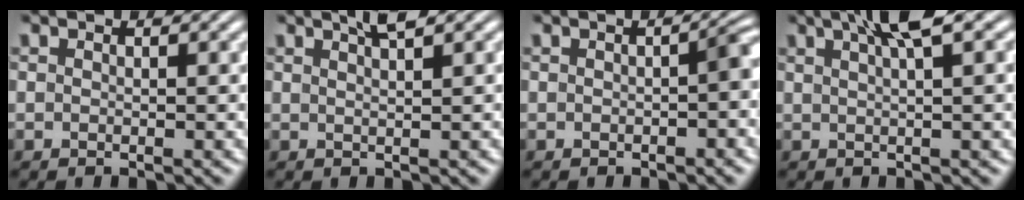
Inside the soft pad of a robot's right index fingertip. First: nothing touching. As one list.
[{"total": 2.4, "force": [1.8, -0.1, 1.6], "torque": [-0.022, 0.005, 0.030]}, {"total": 1.5, "force": [-0.5, 0.3, 1.4], "torque": [-0.017, 0.002, -0.008]}, {"total": 5.0, "force": [2.8, 0.9, 4.0], "torque": [-0.062, 0.015, 0.041]}]